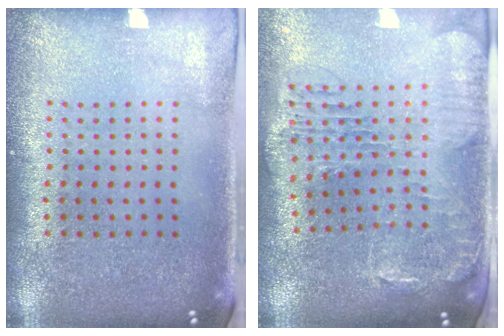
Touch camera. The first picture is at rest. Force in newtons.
{"total": 1.7, "press": 1.6, "slide": 0.6}